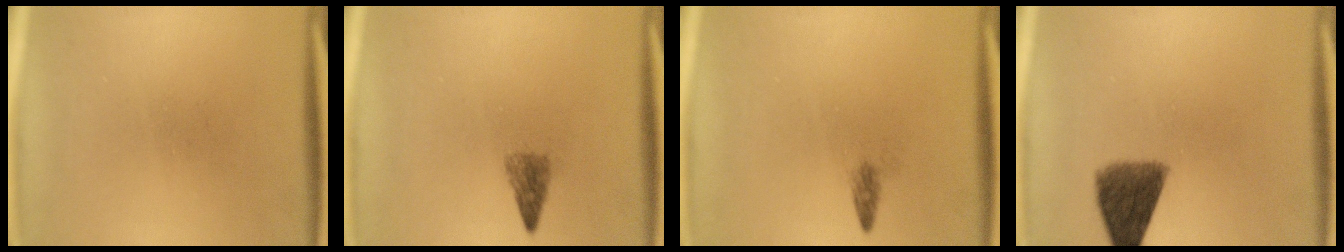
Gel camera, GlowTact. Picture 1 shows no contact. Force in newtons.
{"total": 2.2}
{"total": 1.1}
{"total": 7.6}